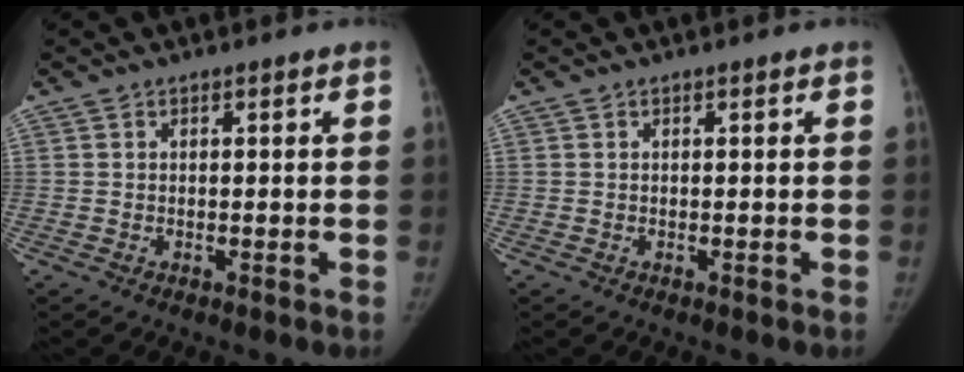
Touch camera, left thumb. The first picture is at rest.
{"total": 0.0}